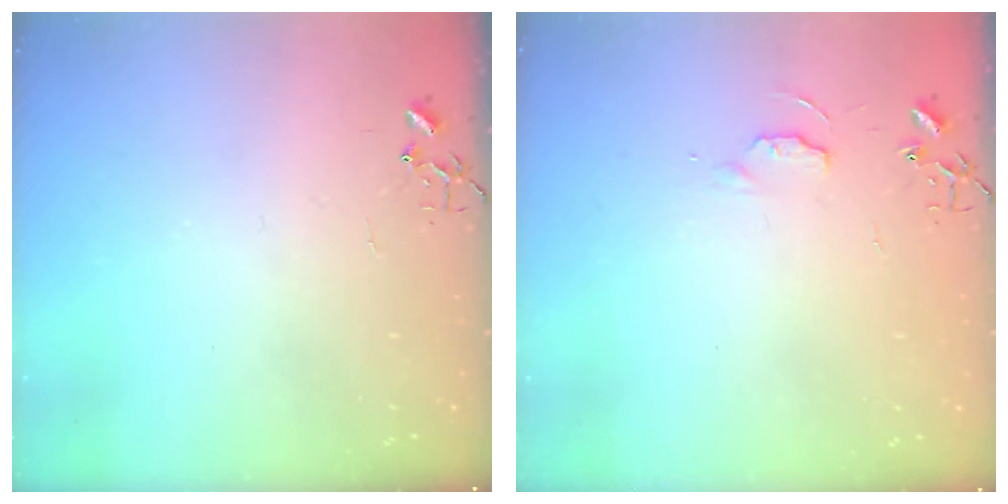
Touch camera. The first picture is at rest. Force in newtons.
{"total": 3.8, "press": 3.7, "slide": 0.5}